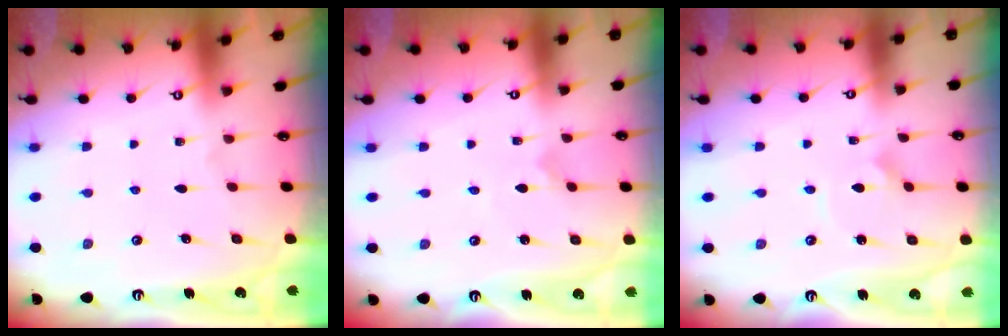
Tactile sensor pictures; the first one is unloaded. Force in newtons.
{"total": 0.0}
{"total": 2.8, "press": 2.8, "slide": 0.2}